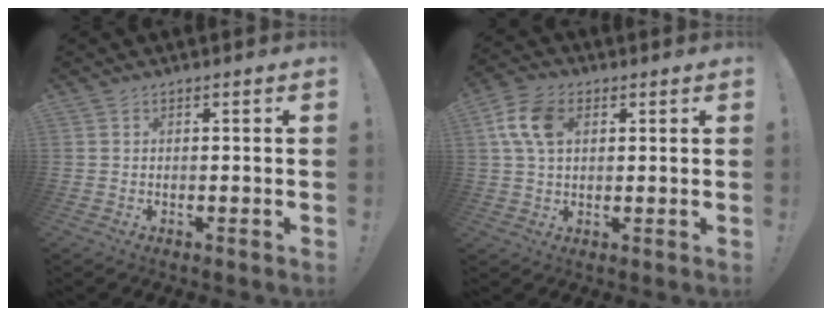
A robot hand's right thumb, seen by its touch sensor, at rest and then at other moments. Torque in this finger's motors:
{"motor_torque": [0.06, 0.28, 0.21, -0.10, 0.02]}